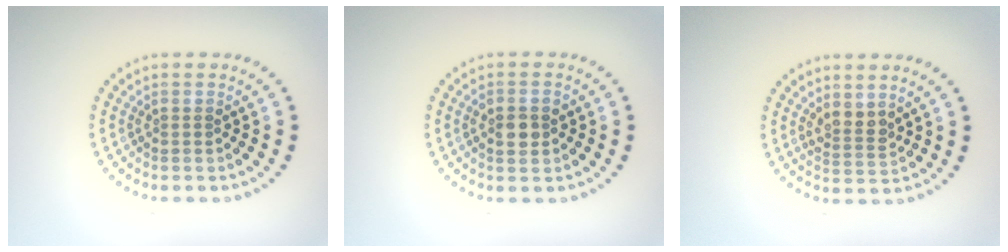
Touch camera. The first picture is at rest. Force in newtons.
{"total": 2.6, "press": 2.5, "slide": 0.3}
{"total": 2.1, "press": 1.7, "slide": 1.2}